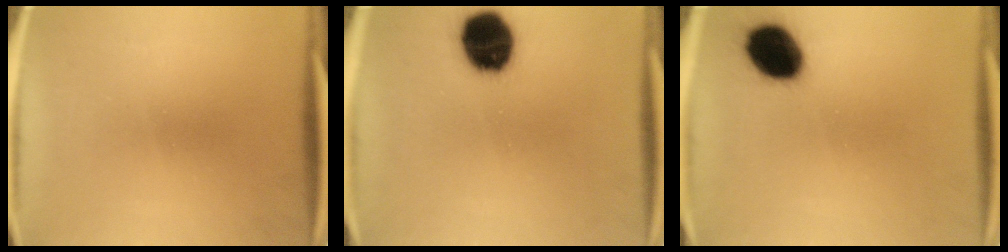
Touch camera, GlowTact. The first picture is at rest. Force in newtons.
{"total": 14.6}
{"total": 12.4}